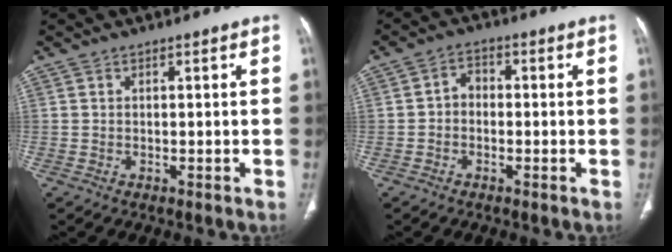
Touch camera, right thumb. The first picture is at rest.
{"total": 3.2, "force": [-0.6, 2.6, 1.8], "torque": [-0.016, 0.016, -0.022]}